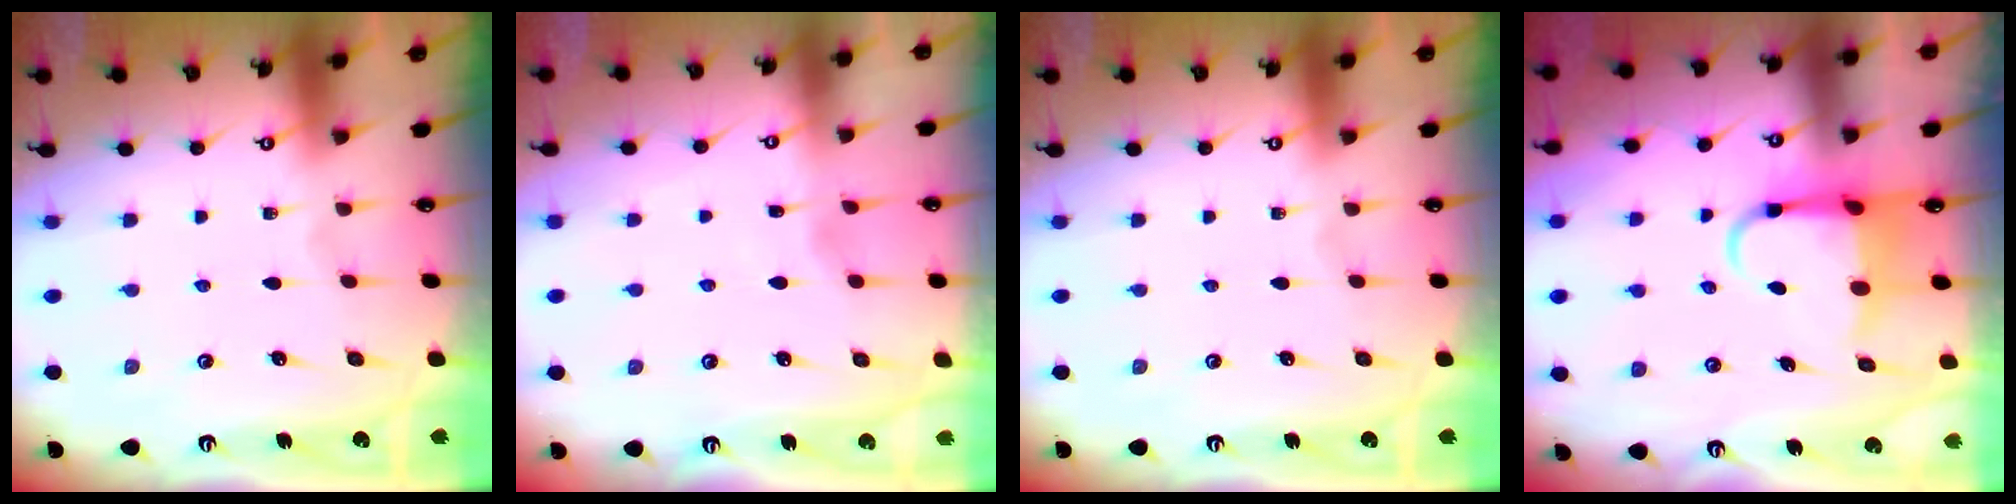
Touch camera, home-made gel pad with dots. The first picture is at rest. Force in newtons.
{"total": 2.9, "press": 2.9, "slide": 0.4}
{"total": 0.0}
{"total": 5.9, "press": 5.8, "slide": 1.0}